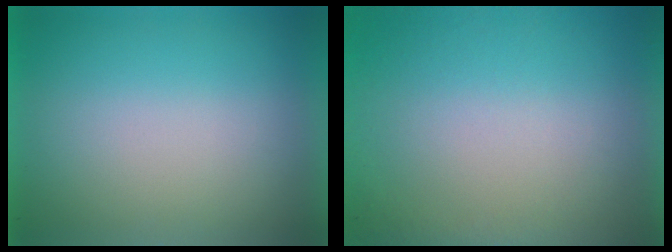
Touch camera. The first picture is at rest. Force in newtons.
{"total": 7.0}